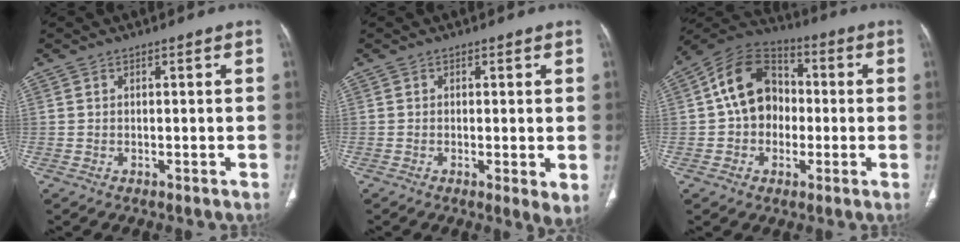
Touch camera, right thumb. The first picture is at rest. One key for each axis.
{"total": 3.4, "fx": -0.2, "fy": 0.8, "fz": 3.3, "tx": -0.056, "ty": -0.015, "tz": -0.007}
{"total": 13.8, "fx": 0.2, "fy": 10.8, "fz": 8.5, "tx": -0.113, "ty": 0.034, "tz": -0.009}